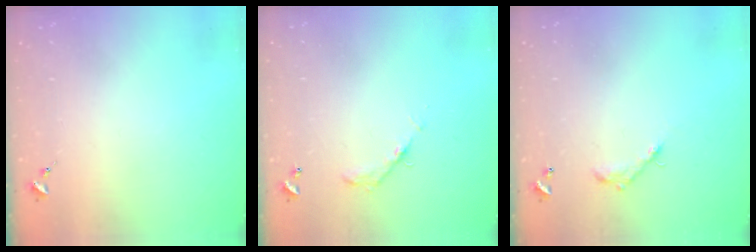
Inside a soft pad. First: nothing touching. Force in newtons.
{"total": 6.2, "press": 6.2, "slide": 0.4}
{"total": 5.8, "press": 5.8, "slide": 0.3}